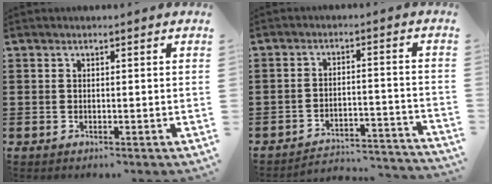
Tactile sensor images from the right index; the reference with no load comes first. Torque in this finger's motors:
{"motor_torque": [-0.40, 0.08, -0.79, -0.21]}